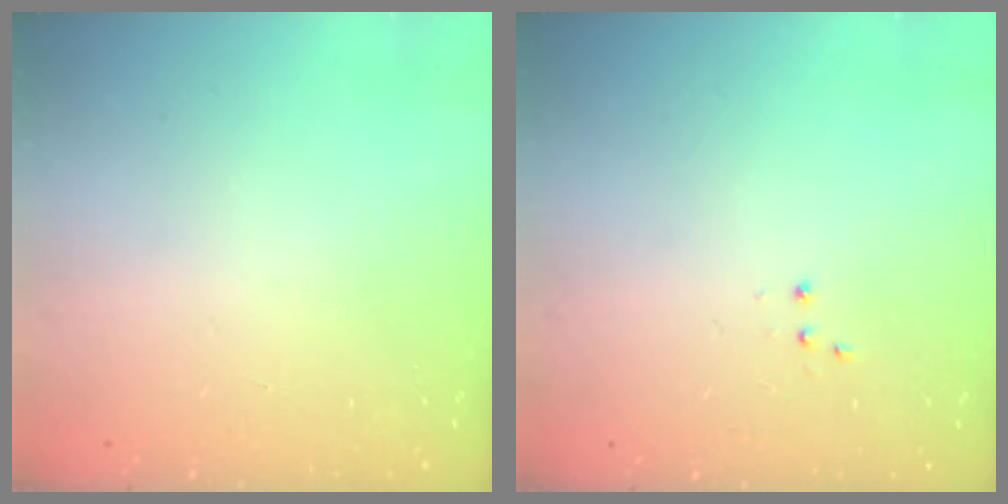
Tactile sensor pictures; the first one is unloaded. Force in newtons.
{"total": 3.0, "press": 2.9, "slide": 0.7}